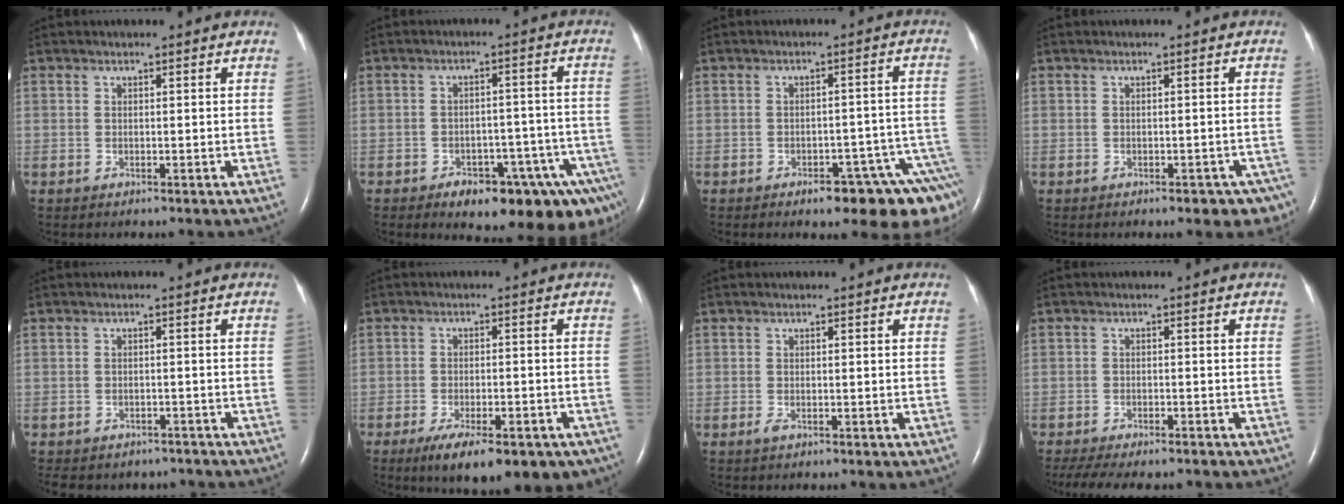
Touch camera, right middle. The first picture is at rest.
{"total": 15.3, "force": [-9.5, 5.6, 10.6], "torque": [-0.068, 0.028, -0.116]}
{"total": 13.3, "force": [-9.4, 3.5, 8.8], "torque": [-0.021, 0.029, -0.106]}
{"total": 6.1, "force": [-4.4, 2.8, 3.2], "torque": [-0.014, 0.002, -0.049]}
{"total": 10.6, "force": [-8.9, 5.1, 2.7], "torque": [-0.064, 0.001, -0.104]}
{"total": 13.9, "force": [-9.6, 4.7, 8.9], "torque": [-0.108, -0.007, -0.131]}
{"total": 0.7, "force": [-0.4, 0.2, 0.5], "torque": [-0.015, -0.001, -0.006]}
{"total": 11.8, "force": [-10.1, 2.9, 5.4], "torque": [-0.099, -0.014, -0.138]}